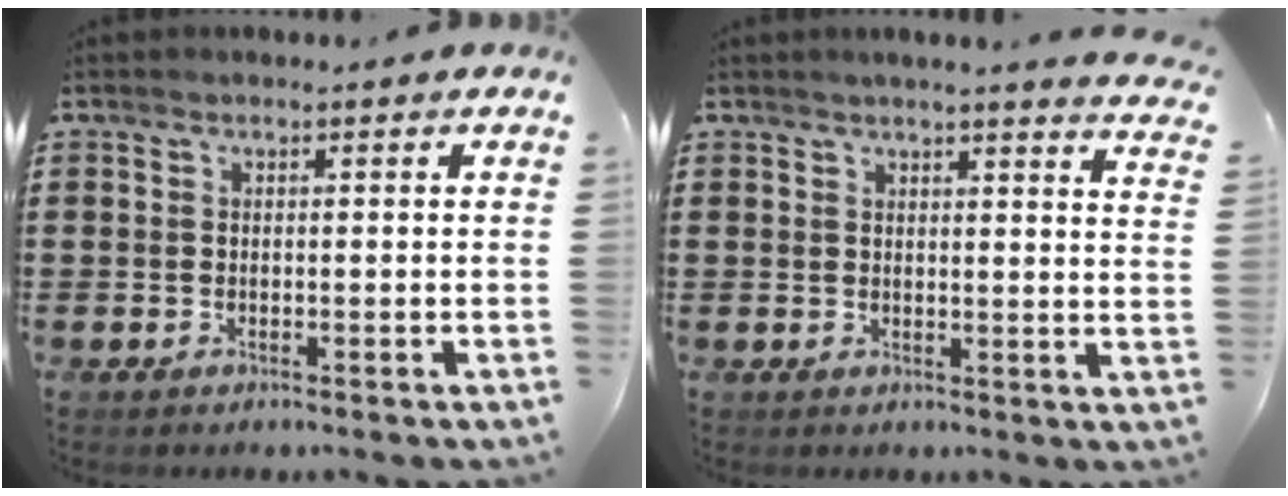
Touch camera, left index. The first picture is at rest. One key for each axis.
{"total": 2.8, "fx": 2.6, "fy": -0.6, "fz": 0.8, "tx": -0.023, "ty": -0.011, "tz": 0.047}